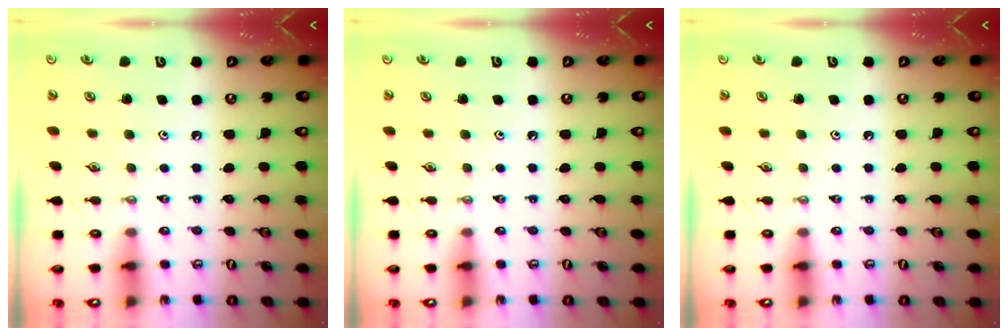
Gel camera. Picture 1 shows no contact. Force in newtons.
{"total": 0.0}
{"total": 0.0}